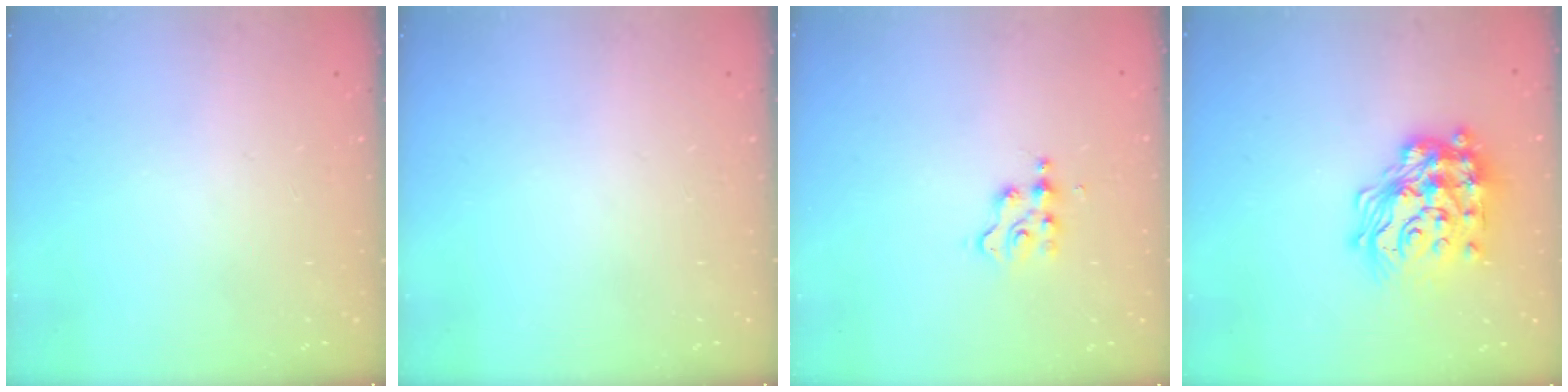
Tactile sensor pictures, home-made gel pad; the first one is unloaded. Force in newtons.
{"total": 0.0}
{"total": 2.6, "press": 2.6, "slide": 0.3}
{"total": 22.8, "press": 22.7, "slide": 1.5}